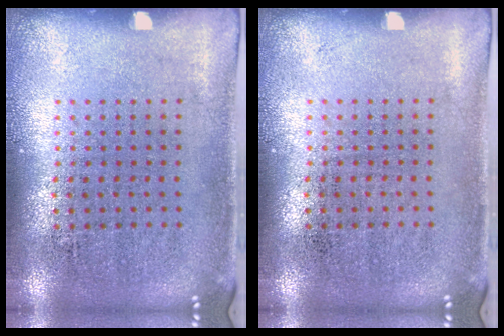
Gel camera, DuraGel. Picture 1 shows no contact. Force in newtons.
{"total": 0.0}